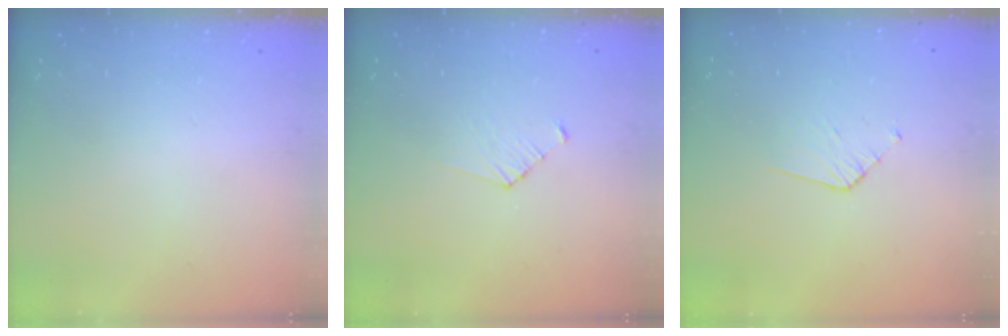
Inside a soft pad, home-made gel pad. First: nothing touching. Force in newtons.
{"total": 2.8, "press": 2.7, "slide": 0.3}
{"total": 3.9, "press": 3.9, "slide": 0.3}